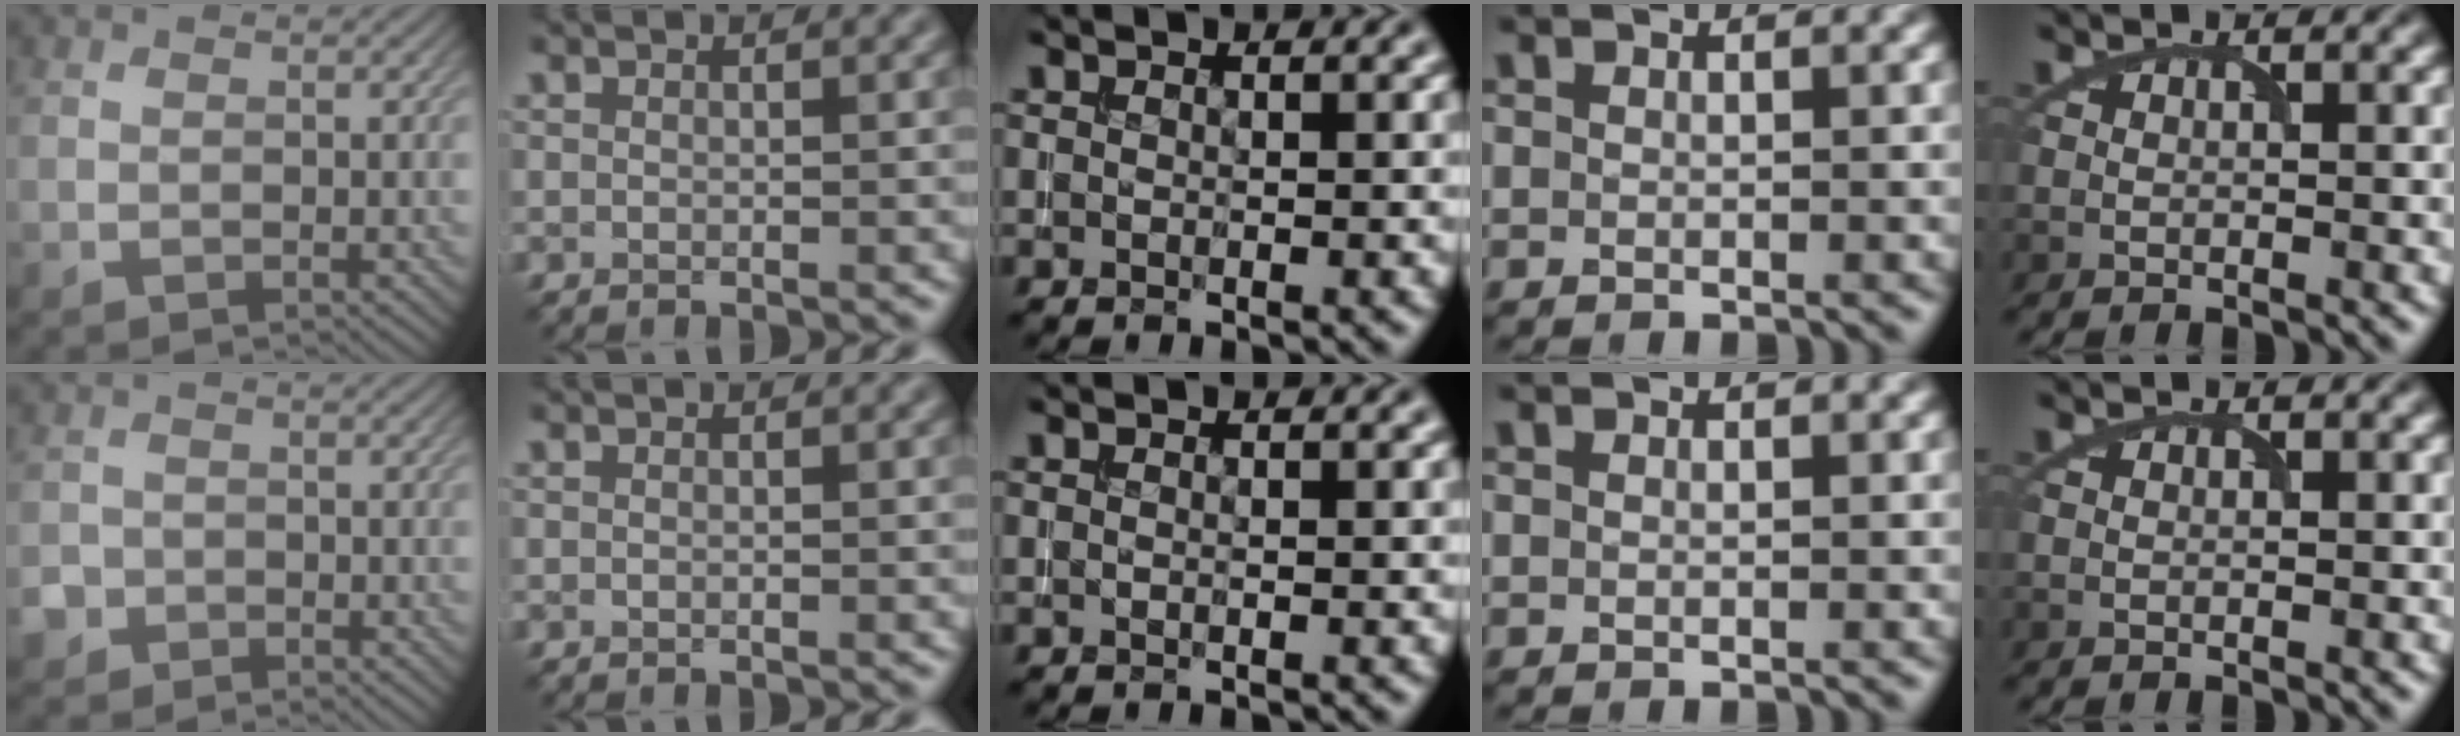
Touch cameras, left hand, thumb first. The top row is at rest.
{"thumb": {"total": 2.6, "force": [-1.5, 2.1, 0.4], "torque": [-0.010, -0.004, -0.032]}}